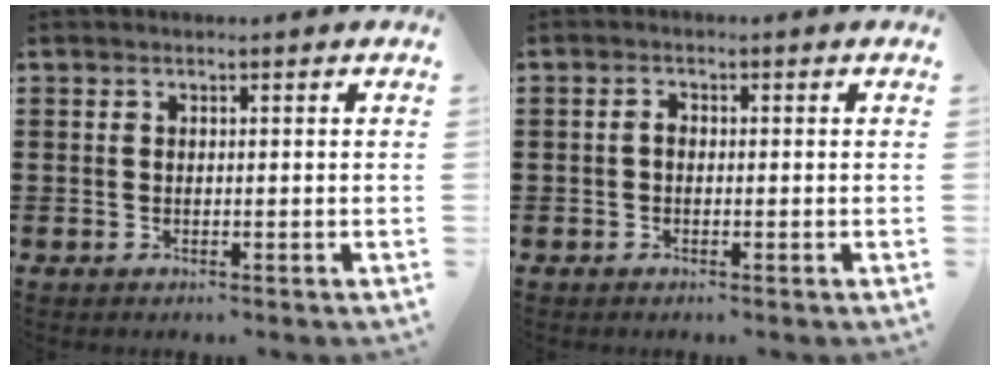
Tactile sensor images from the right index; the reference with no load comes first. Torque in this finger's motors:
{"motor_torque": [0.40, -0.35, 0.21, 0.05]}